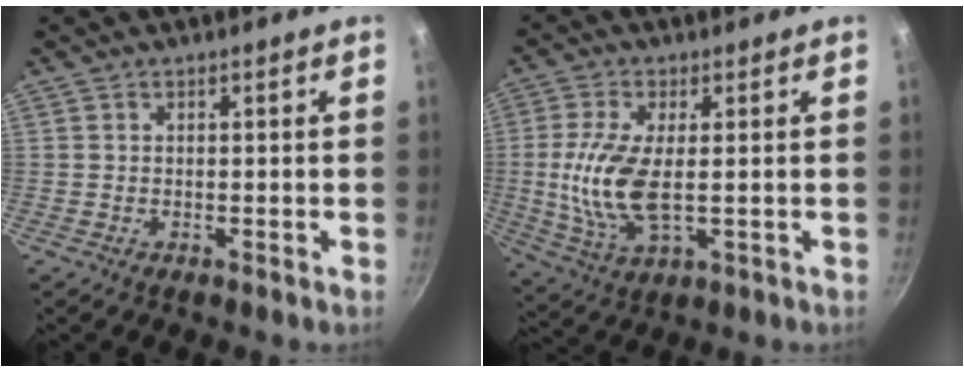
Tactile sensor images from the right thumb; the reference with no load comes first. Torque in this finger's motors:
{"motor_torque": [0.39, 0.30, 1.32, -0.95, 0.29]}